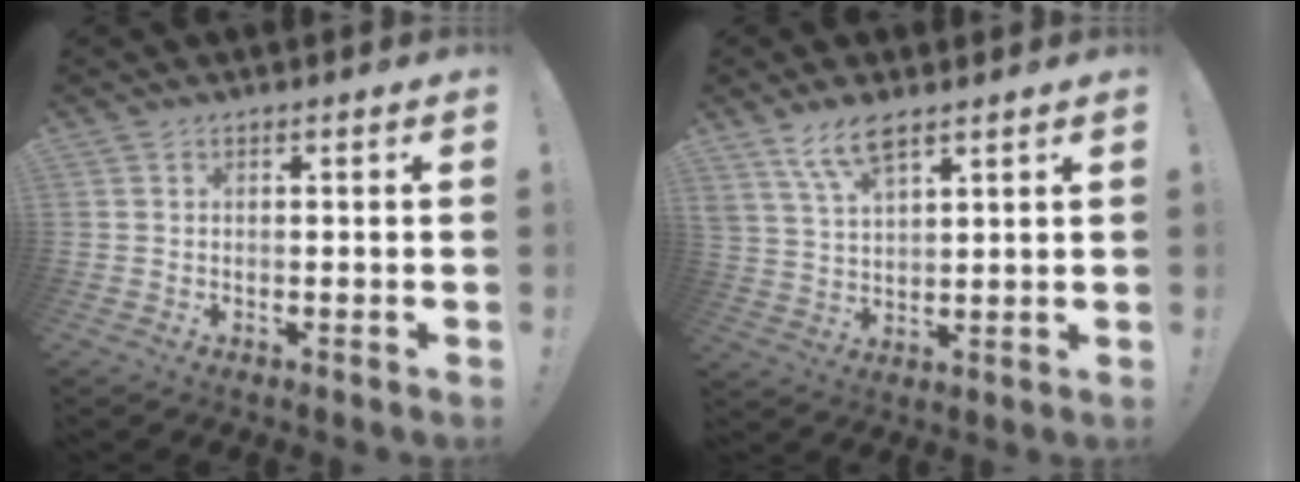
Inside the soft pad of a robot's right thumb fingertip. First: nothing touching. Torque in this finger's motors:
{"motor_torque": [0.06, 0.08, 0.27, 0.23, 0.01]}